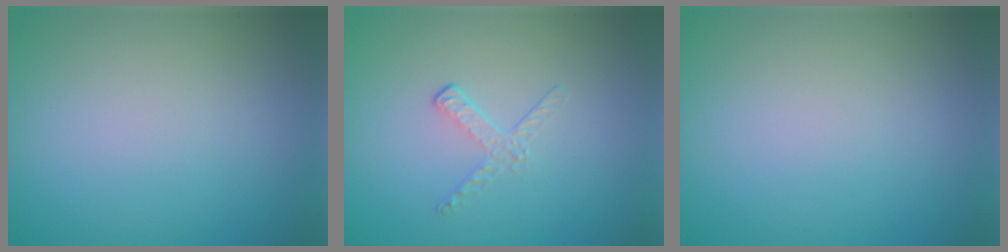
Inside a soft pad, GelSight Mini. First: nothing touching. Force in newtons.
{"total": 1.2, "press": 0.4, "slide": 1.2}
{"total": 0.0}